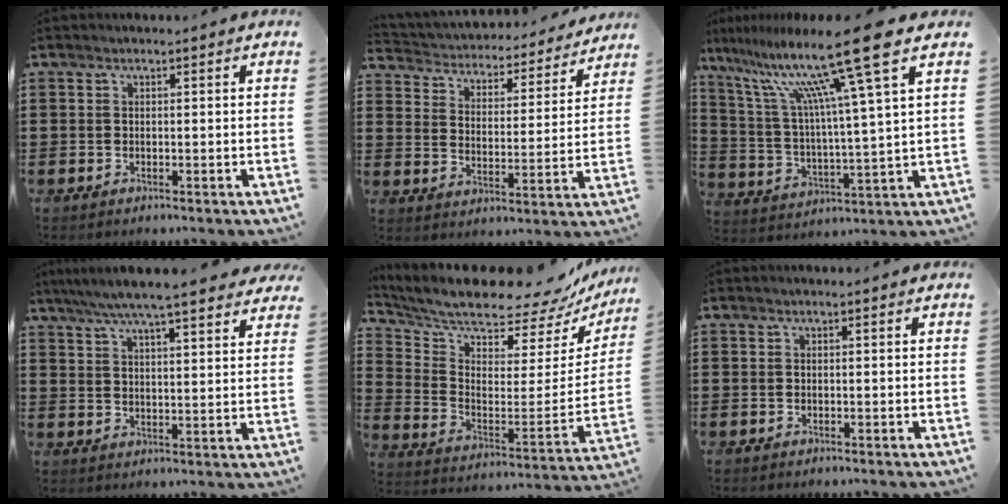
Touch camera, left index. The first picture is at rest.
{"total": 3.0, "force": [2.9, 0.6, 0.1], "torque": [-0.024, -0.029, 0.040]}
{"total": 17.6, "force": [10.9, 0.6, 13.8], "torque": [-0.267, -0.053, 0.168]}
{"total": 6.6, "force": [5.8, 0.0, 3.1], "torque": [-0.081, -0.022, 0.100]}
{"total": 8.1, "force": [7.7, 0.9, 2.4], "torque": [-0.073, -0.081, 0.125]}
{"total": 0.0}